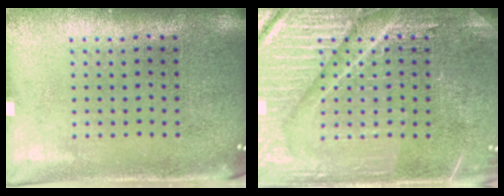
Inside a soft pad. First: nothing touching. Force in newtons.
{"total": 4.3, "press": 4.2, "slide": 0.6}